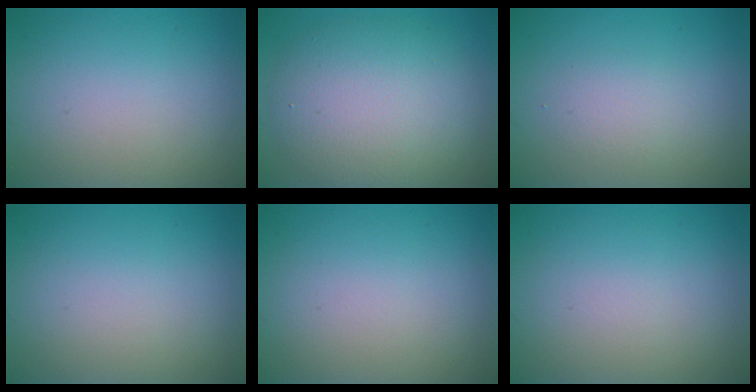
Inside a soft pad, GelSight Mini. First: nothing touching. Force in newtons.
{"total": 7.8, "press": 7.7, "slide": 0.6}
{"total": 1.6, "press": 1.6, "slide": 0.2}
{"total": 0.0}
{"total": 0.0}
{"total": 0.0}